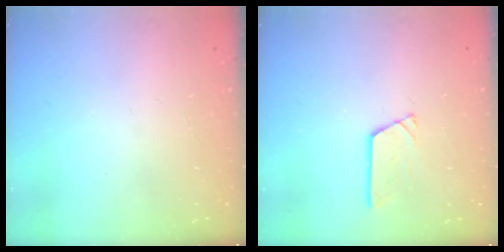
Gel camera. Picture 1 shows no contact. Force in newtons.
{"total": 4.3, "press": 4.3, "slide": 0.4}